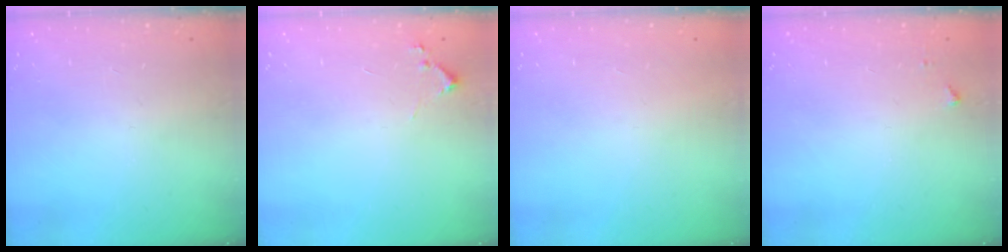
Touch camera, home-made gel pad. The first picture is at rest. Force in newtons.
{"total": 5.7, "press": 5.7, "slide": 0.6}
{"total": 1.5, "press": 1.5, "slide": 0.1}
{"total": 3.5, "press": 3.5, "slide": 0.4}